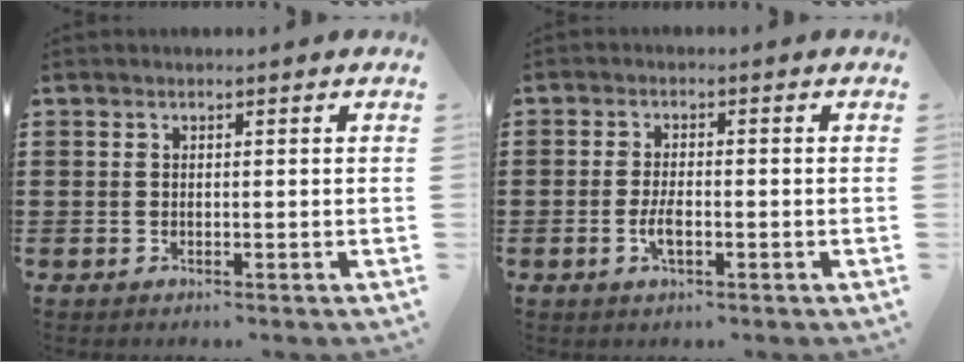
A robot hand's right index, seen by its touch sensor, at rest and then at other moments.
{"total": 3.0, "force": [-1.1, 1.0, 2.7], "torque": [-0.063, -0.005, -0.022]}